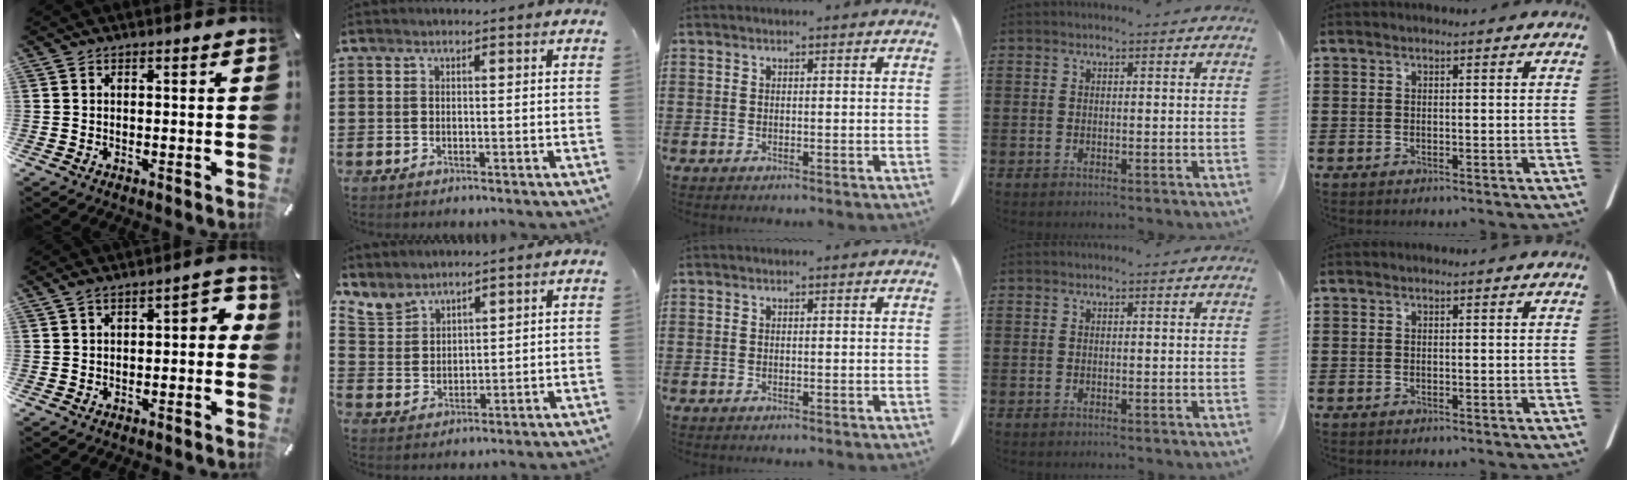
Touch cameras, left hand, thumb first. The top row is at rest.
{"thumb": {"total": 4.6, "force": [-1.0, 2.5, 3.7], "torque": [-0.059, 0.018, -0.024]}, "index": {"total": 4.2, "force": [3.9, 1.4, 0.5], "torque": [-0.027, -0.011, 0.076]}}